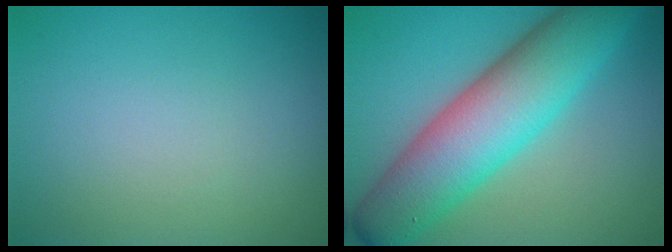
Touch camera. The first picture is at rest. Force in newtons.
{"total": 10.2, "press": 10.2, "slide": 0.1}